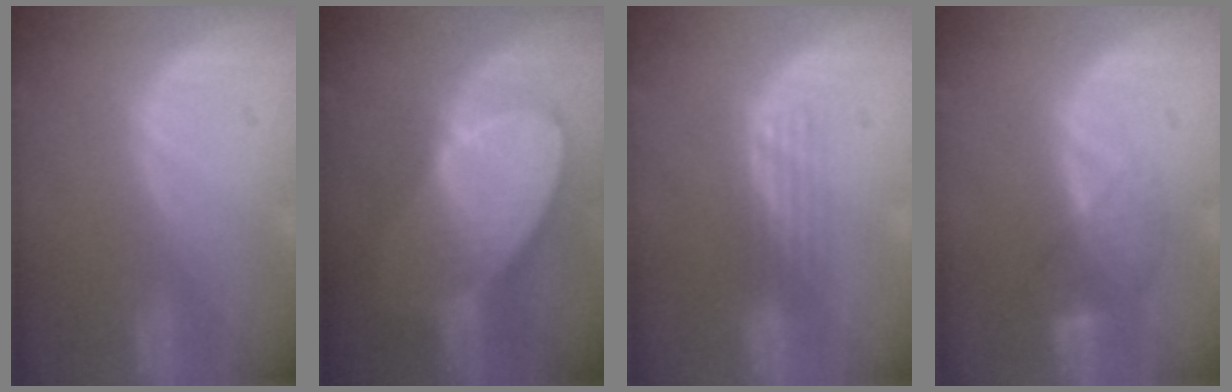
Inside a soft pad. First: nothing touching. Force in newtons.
{"total": 9.6, "press": 8.4, "slide": 4.6}
{"total": 2.9, "press": 2.6, "slide": 1.3}
{"total": 4.4, "press": 3.7, "slide": 2.3}